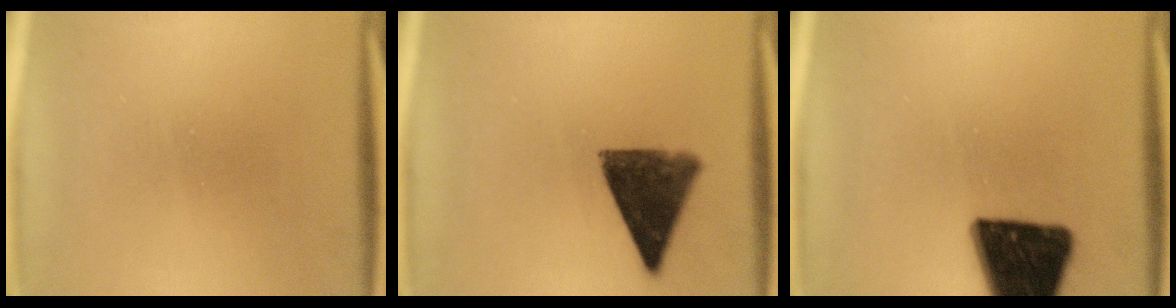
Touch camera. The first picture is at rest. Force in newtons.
{"total": 9.2}
{"total": 18.5}